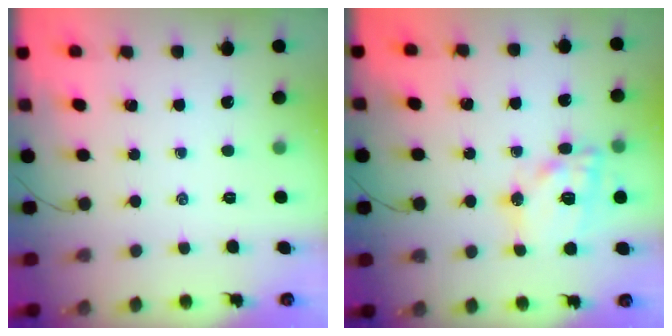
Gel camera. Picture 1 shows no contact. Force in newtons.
{"total": 15.4, "press": 15.3, "slide": 2.2}